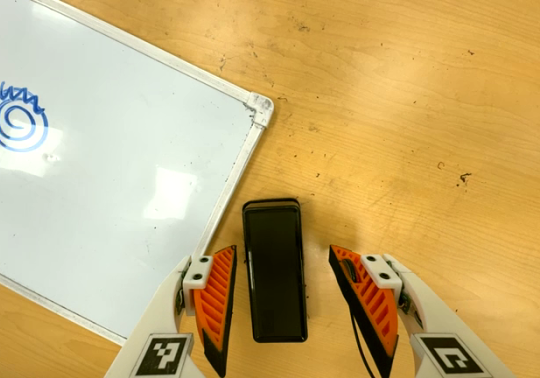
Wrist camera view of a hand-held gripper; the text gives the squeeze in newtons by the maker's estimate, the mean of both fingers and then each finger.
{"total": 0.0}